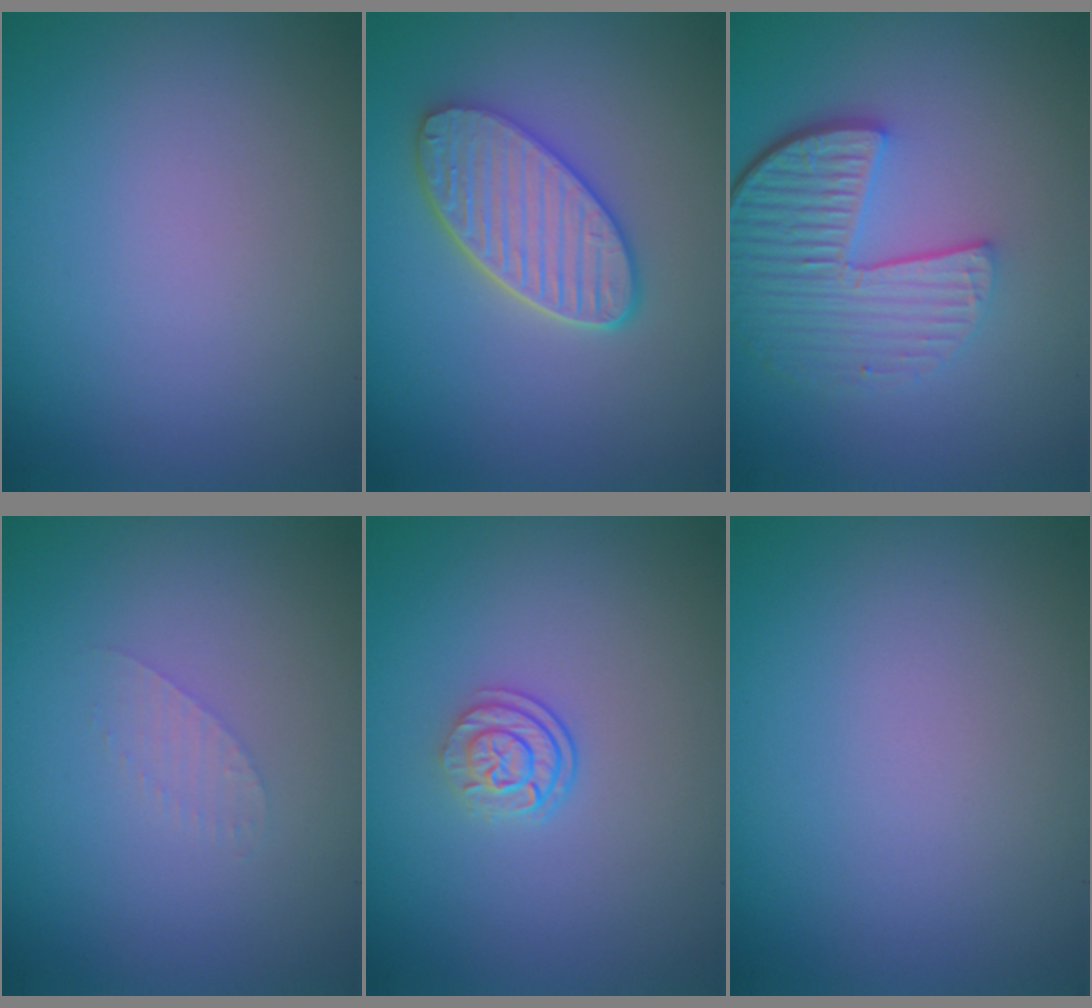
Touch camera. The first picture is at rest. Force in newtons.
{"total": 5.1, "press": 4.5, "slide": 2.5}
{"total": 6.1, "press": 4.3, "slide": 4.3}
{"total": 1.0, "press": 1.0, "slide": 0.1}
{"total": 2.4, "press": 1.8, "slide": 1.7}
{"total": 0.0}